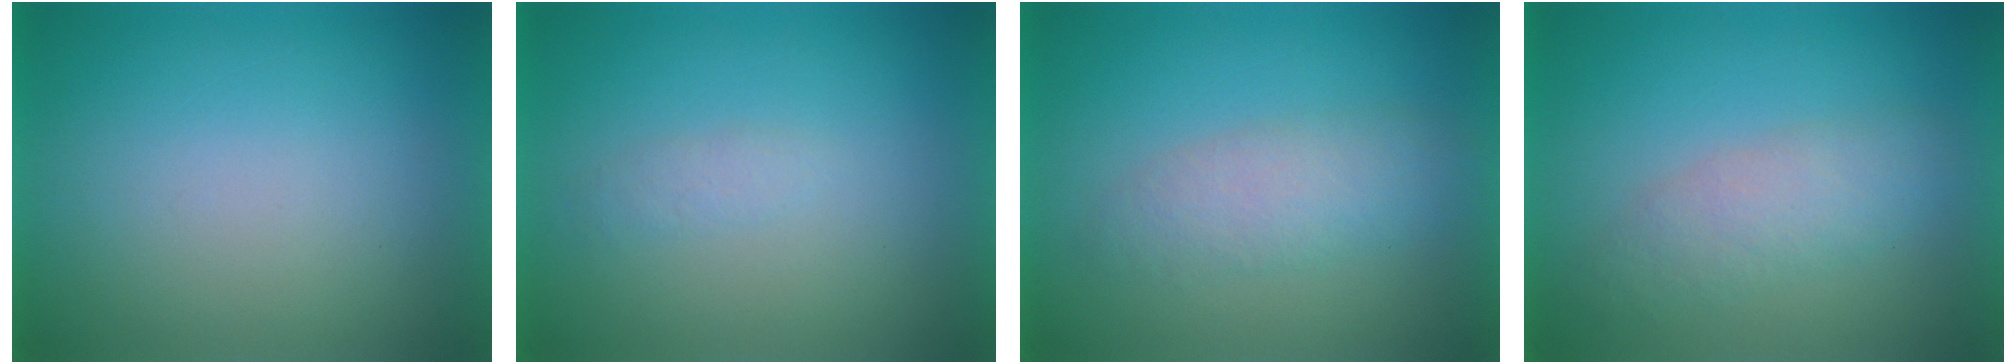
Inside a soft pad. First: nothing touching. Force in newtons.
{"total": 1.4}
{"total": 3.2}
{"total": 2.8}